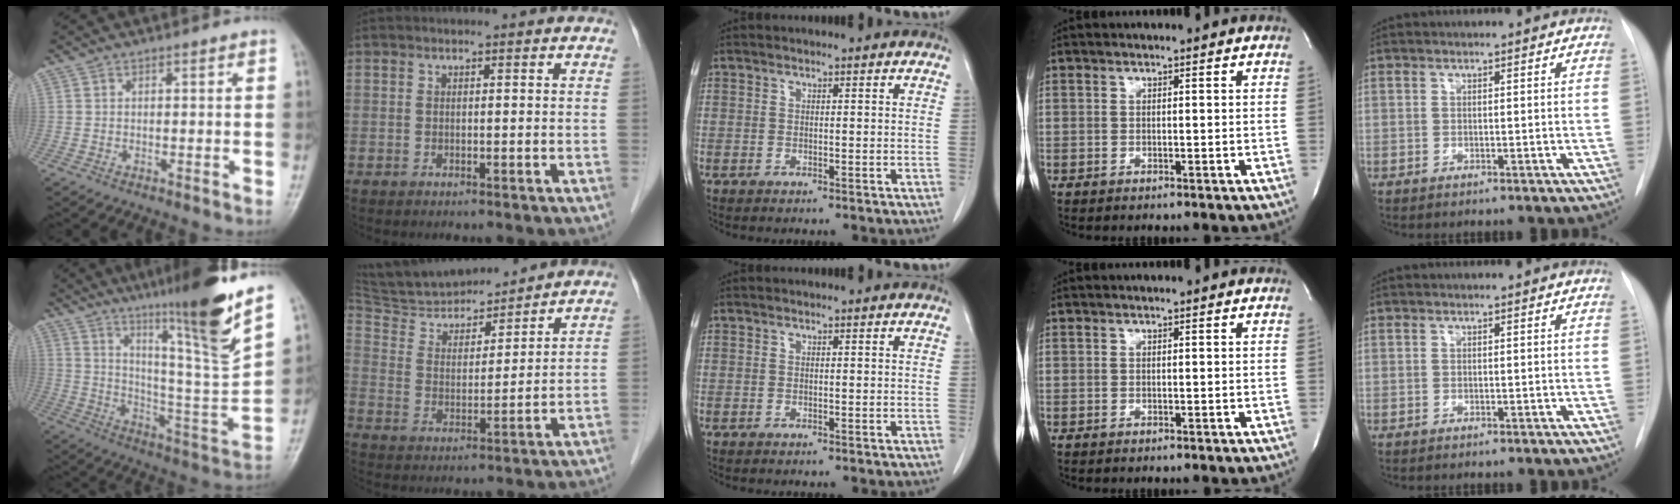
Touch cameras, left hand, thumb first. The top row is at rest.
{"thumb": {"total": 21.4, "force": [14.1, 0.1, 16.0], "torque": [-0.219, -0.082, 0.232]}, "index": {"total": 14.8, "force": [13.9, 2.7, 4.3], "torque": [-0.074, 0.007, 0.243]}}